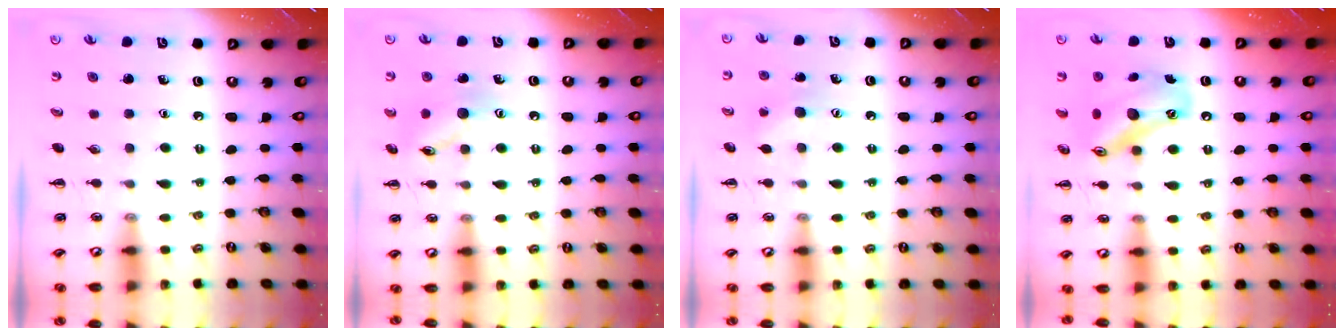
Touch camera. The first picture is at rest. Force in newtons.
{"total": 10.5, "press": 10.5, "slide": 0.5}
{"total": 7.6, "press": 7.4, "slide": 1.5}
{"total": 15.4, "press": 14.9, "slide": 3.9}